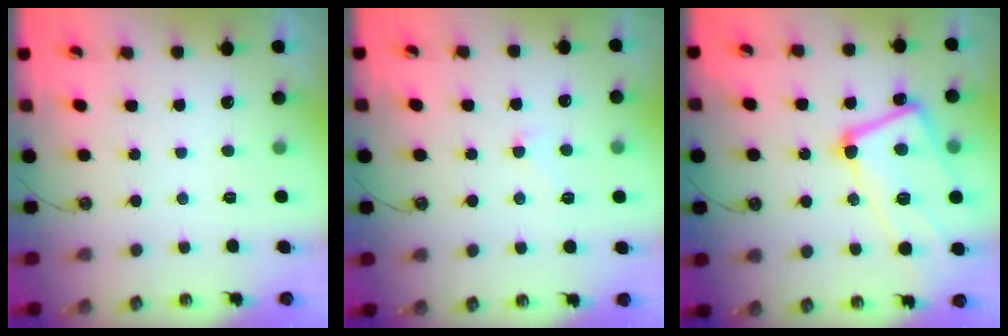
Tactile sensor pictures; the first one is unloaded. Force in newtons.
{"total": 0.9, "press": 0.3, "slide": 0.9}
{"total": 9.0, "press": 8.9, "slide": 1.7}